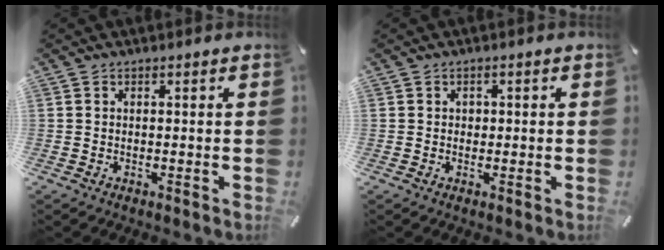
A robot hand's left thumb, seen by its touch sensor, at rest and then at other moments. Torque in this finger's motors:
{"motor_torque": [0.10, 0.26, 0.03, -0.09, 0.00]}